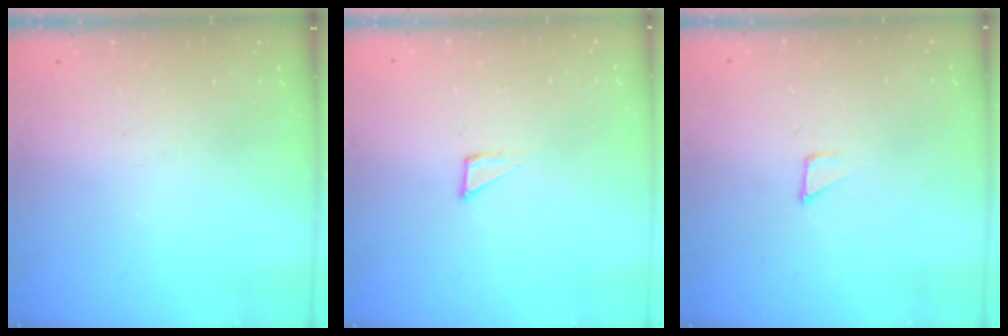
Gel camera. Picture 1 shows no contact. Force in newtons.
{"total": 2.1, "press": 2.1, "slide": 0.1}
{"total": 1.7, "press": 1.7, "slide": 0.0}